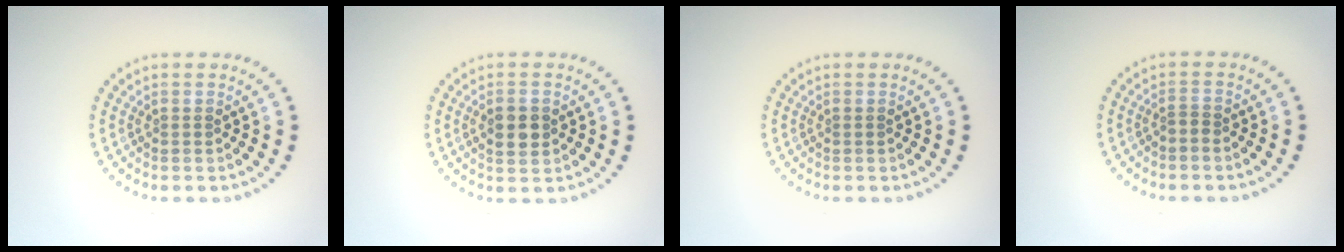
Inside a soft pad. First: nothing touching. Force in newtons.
{"total": 2.5, "press": 2.5, "slide": 0.1}
{"total": 0.0}
{"total": 0.8, "press": 0.5, "slide": 0.6}